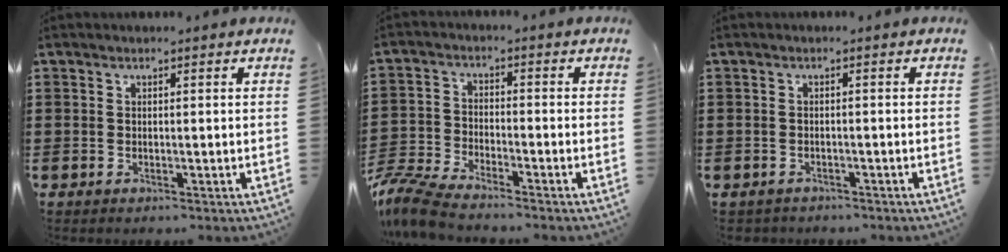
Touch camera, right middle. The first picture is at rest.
{"total": 7.1, "force": [-6.7, 0.8, 2.3], "torque": [-0.071, -0.004, -0.138]}
{"total": 1.3, "force": [-1.2, 0.4, -0.2], "torque": [0.000, 0.002, -0.028]}